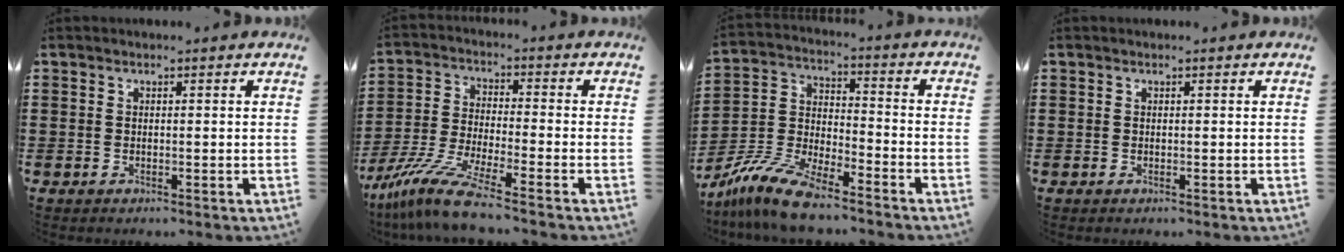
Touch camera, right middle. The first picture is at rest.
{"total": 9.0, "force": [-7.4, 0.2, 5.1], "torque": [-0.116, -0.007, -0.150]}
{"total": 10.7, "force": [-9.2, 1.9, 5.2], "torque": [-0.126, 0.015, -0.187]}
{"total": 0.0}